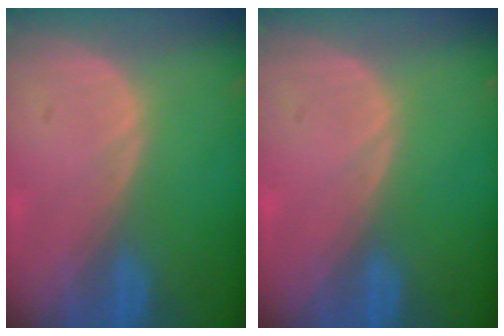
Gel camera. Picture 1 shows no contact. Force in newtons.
{"total": 0.0}